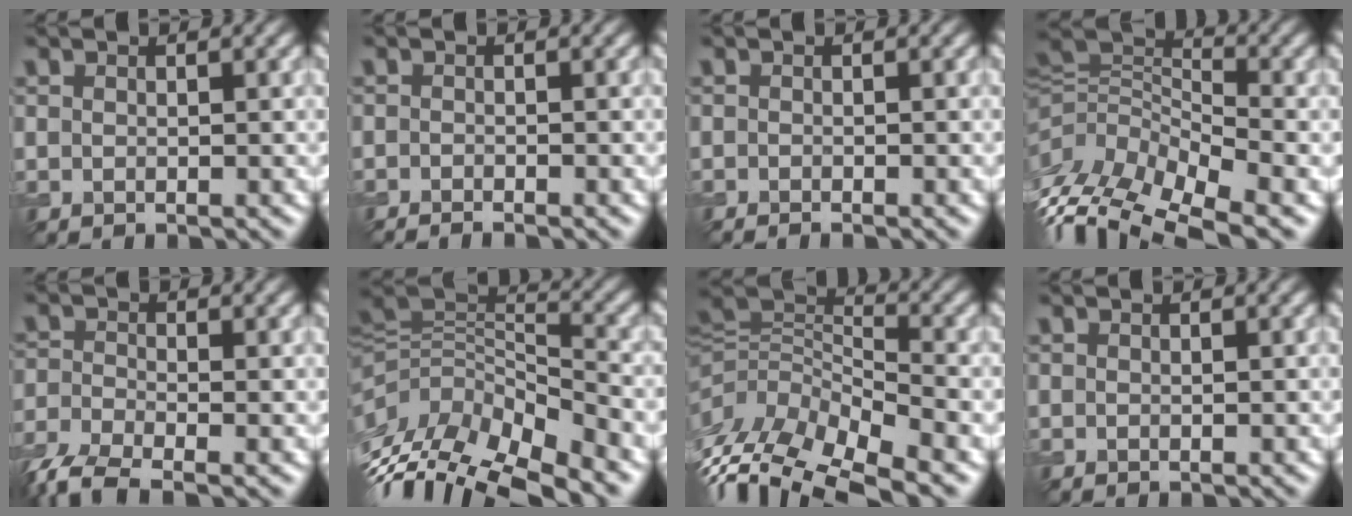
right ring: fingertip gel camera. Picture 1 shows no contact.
{"total": 1.6, "force": [-1.4, 0.2, 0.7], "torque": [-0.011, -0.001, -0.028]}
{"total": 0.9, "force": [-0.8, 0.1, 0.4], "torque": [-0.004, -0.001, -0.016]}
{"total": 11.6, "force": [-6.9, 5.5, 7.5], "torque": [-0.166, 0.003, -0.129]}
{"total": 5.4, "force": [-4.0, 1.9, 3.1], "torque": [-0.069, -0.014, -0.088]}
{"total": 11.9, "force": [-7.0, 5.5, 7.9], "torque": [-0.175, 0.016, -0.107]}
{"total": 12.1, "force": [-8.1, 5.0, 7.4], "torque": [-0.167, 0.004, -0.141]}
{"total": 0.0}